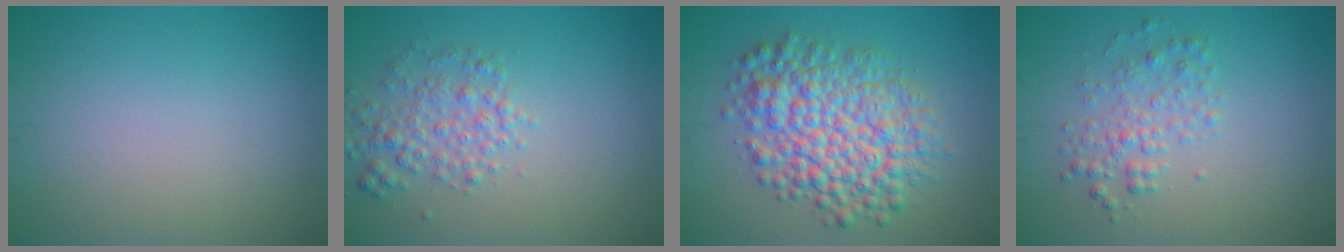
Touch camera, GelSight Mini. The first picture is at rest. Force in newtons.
{"total": 2.9, "press": 2.9, "slide": 0.1}
{"total": 8.7, "press": 8.7, "slide": 0.2}
{"total": 2.4, "press": 2.4, "slide": 0.1}